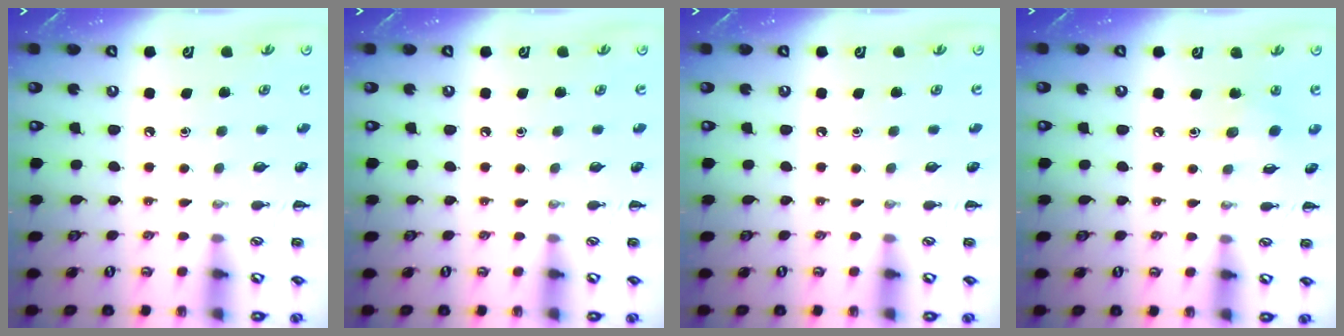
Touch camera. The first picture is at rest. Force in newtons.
{"total": 0.0}
{"total": 0.0}
{"total": 2.9, "press": 2.8, "slide": 0.6}